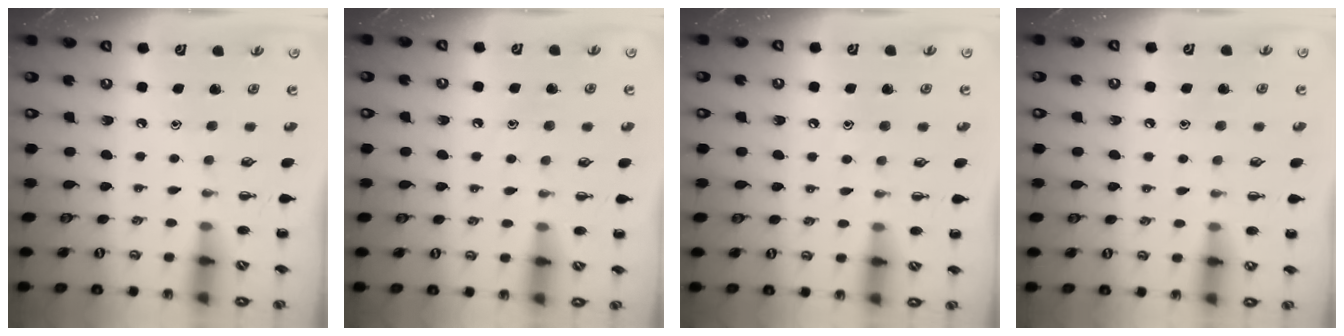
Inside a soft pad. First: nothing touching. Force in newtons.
{"total": 6.6, "press": 6.5, "slide": 1.4}
{"total": 5.4, "press": 5.1, "slide": 1.5}
{"total": 5.8, "press": 5.6, "slide": 1.7}